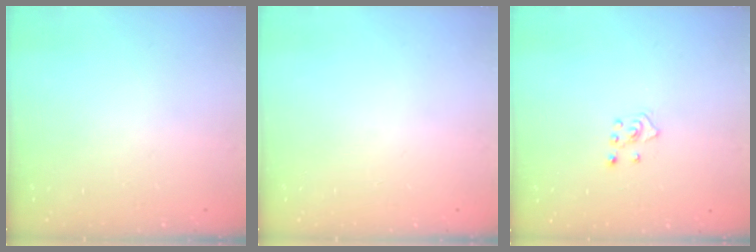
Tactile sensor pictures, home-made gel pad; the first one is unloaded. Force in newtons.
{"total": 0.0}
{"total": 4.1, "press": 4.1, "slide": 0.5}